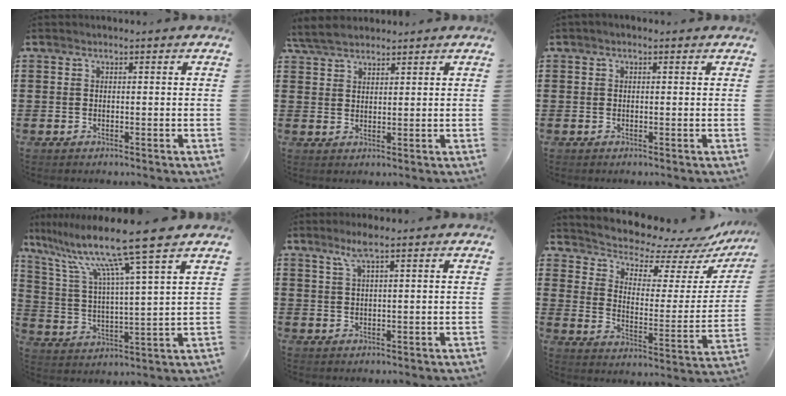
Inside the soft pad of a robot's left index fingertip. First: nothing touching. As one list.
[{"total": 4.1, "force": [3.6, 1.3, 1.4], "torque": [-0.039, 0.002, 0.069]}, {"total": 0.5, "force": [0.0, 0.2, 0.4], "torque": [-0.008, 0.002, 0.000]}, {"total": 12.6, "force": [9.6, -0.5, 8.1], "torque": [-0.182, -0.050, 0.152]}, {"total": 3.2, "force": [1.9, 0.2, 2.6], "torque": [-0.056, 0.003, 0.033]}, {"total": 6.3, "force": [6.0, 1.6, 1.1], "torque": [-0.051, -0.055, 0.101]}]